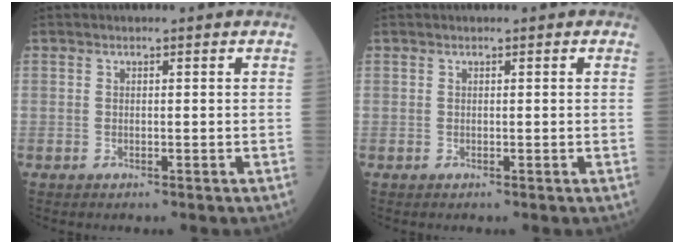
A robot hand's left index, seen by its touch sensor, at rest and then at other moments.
{"total": 1.6, "force": [-1.5, -0.1, -0.6], "torque": [0.007, 0.000, -0.025]}